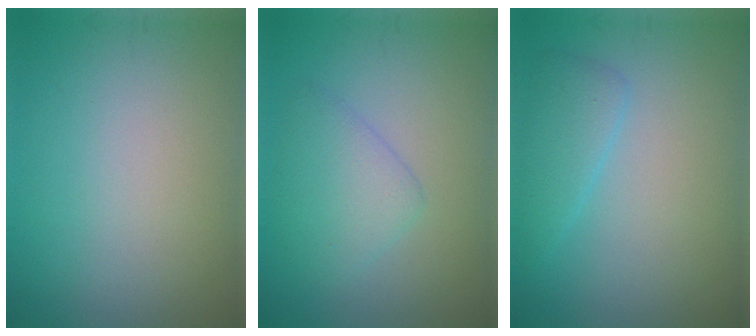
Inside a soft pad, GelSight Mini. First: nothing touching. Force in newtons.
{"total": 3.2, "press": 3.2, "slide": 0.1}
{"total": 2.4, "press": 2.4, "slide": 0.2}